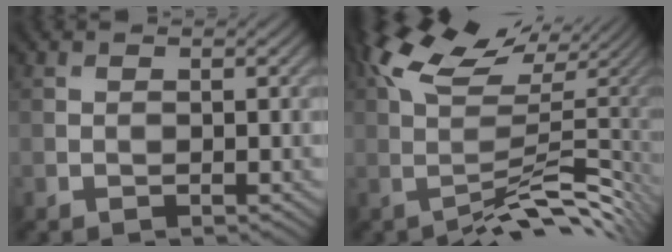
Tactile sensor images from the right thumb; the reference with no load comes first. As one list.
[{"total": 9.5, "force": [-0.2, 3.0, 9.1], "torque": [-0.152, 0.016, 0.003]}]